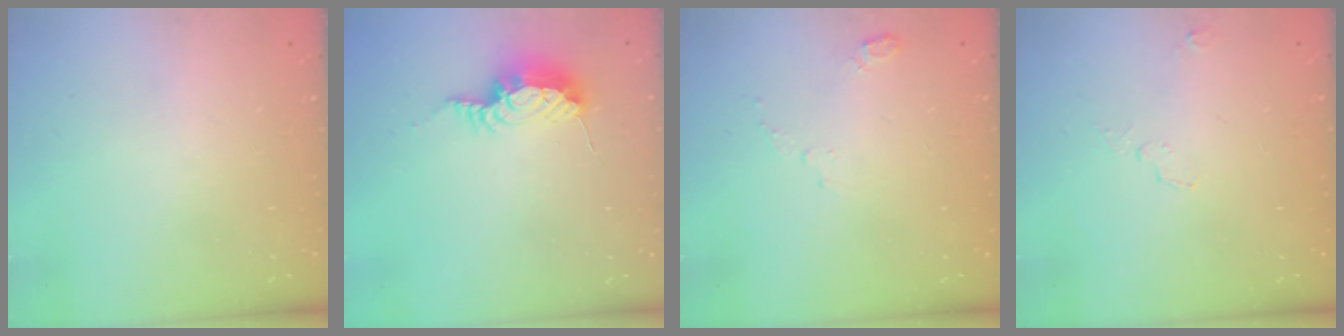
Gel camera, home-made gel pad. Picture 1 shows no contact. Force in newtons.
{"total": 8.5, "press": 8.5, "slide": 1.0}
{"total": 4.7, "press": 4.7, "slide": 0.5}
{"total": 4.3, "press": 3.9, "slide": 1.8}